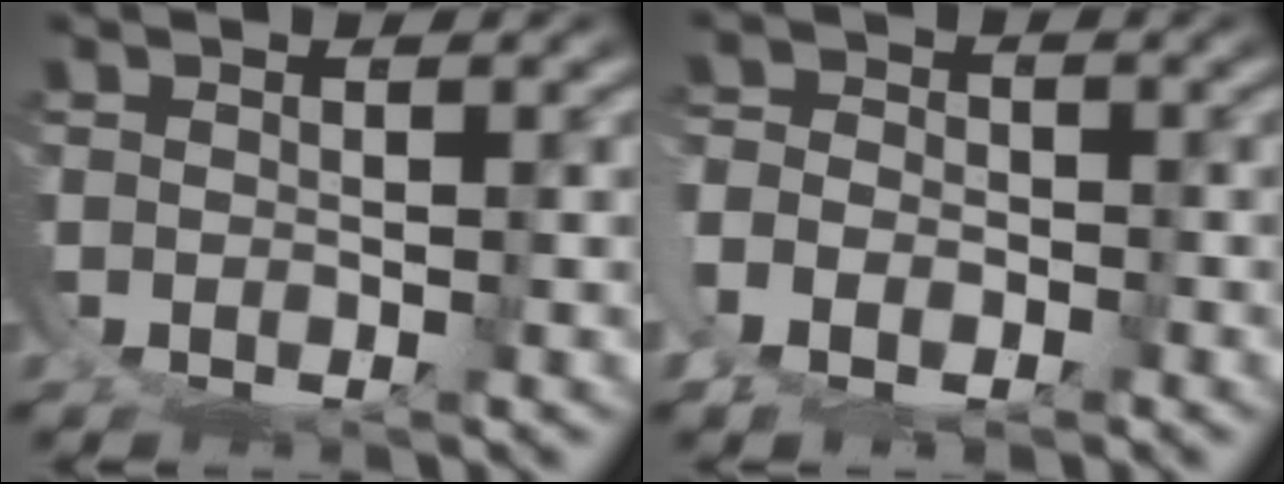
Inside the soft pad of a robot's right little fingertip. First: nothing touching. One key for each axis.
{"total": 2.9, "fx": -1.3, "fy": 1.9, "fz": 1.7, "tx": -0.033, "ty": -0.016, "tz": -0.021}